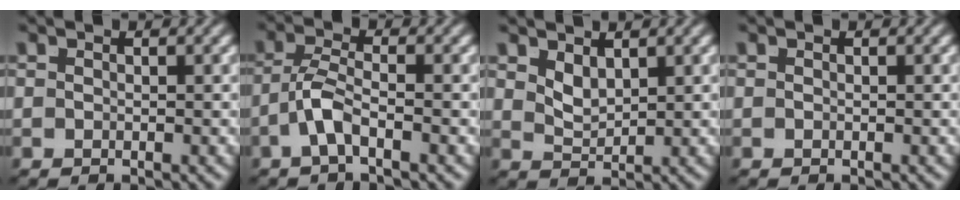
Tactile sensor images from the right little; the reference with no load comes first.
{"total": 2.9, "force": [-1.3, 0.9, 2.4], "torque": [-0.054, -0.012, -0.020]}
{"total": 1.9, "force": [1.3, 0.7, 1.2], "torque": [-0.021, -0.009, 0.031]}
{"total": 0.0}